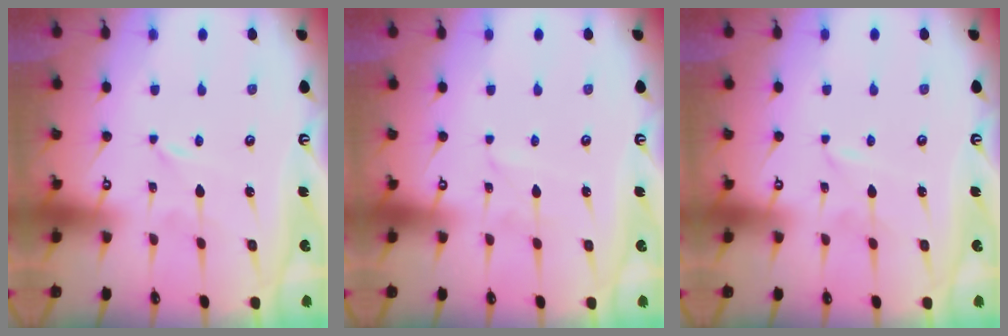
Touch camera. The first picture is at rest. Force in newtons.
{"total": 1.8, "press": 1.8, "slide": 0.1}
{"total": 2.3, "press": 2.3, "slide": 0.2}